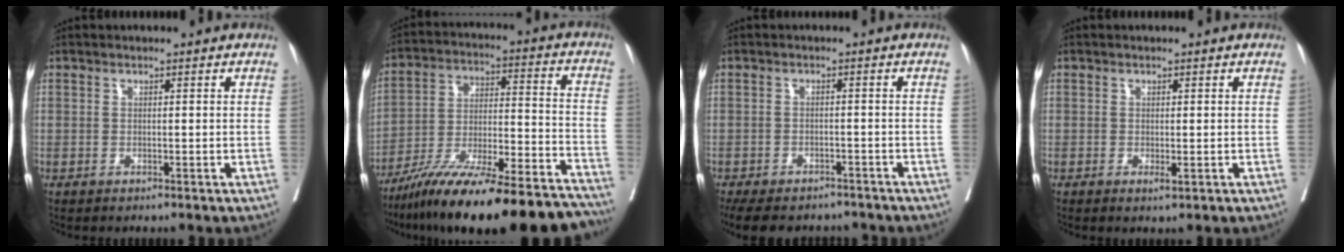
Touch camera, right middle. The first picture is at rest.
{"total": 27.0, "force": [-23.2, 2.6, 13.6], "torque": [-0.165, -0.008, -0.358]}
{"total": 12.5, "force": [-10.6, 5.0, 4.2], "torque": [-0.088, -0.001, -0.137]}
{"total": 0.8, "force": [-0.3, 0.2, 0.7], "torque": [-0.009, -0.002, -0.002]}